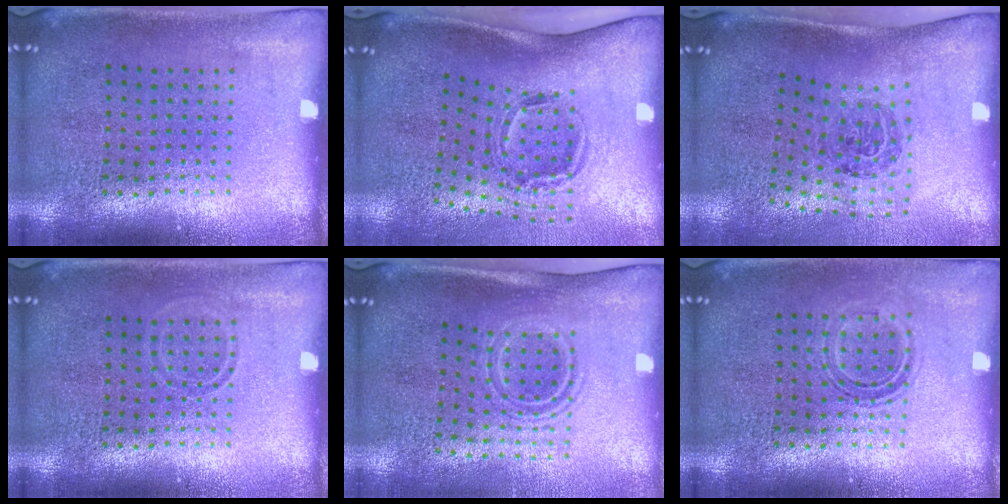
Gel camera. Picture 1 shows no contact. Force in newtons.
{"total": 2.0, "press": 1.2, "slide": 1.6}
{"total": 1.8, "press": 1.1, "slide": 1.4}
{"total": 0.8, "press": 0.8, "slide": 0.3}
{"total": 1.7, "press": 1.1, "slide": 1.2}
{"total": 1.1, "press": 0.9, "slide": 0.5}